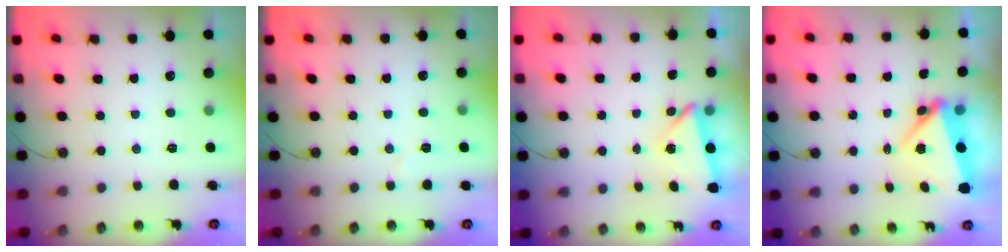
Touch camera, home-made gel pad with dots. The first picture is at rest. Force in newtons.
{"total": 3.7, "press": 3.4, "slide": 1.4}
{"total": 3.5, "press": 3.4, "slide": 0.7}
{"total": 5.4, "press": 5.4, "slide": 0.5}